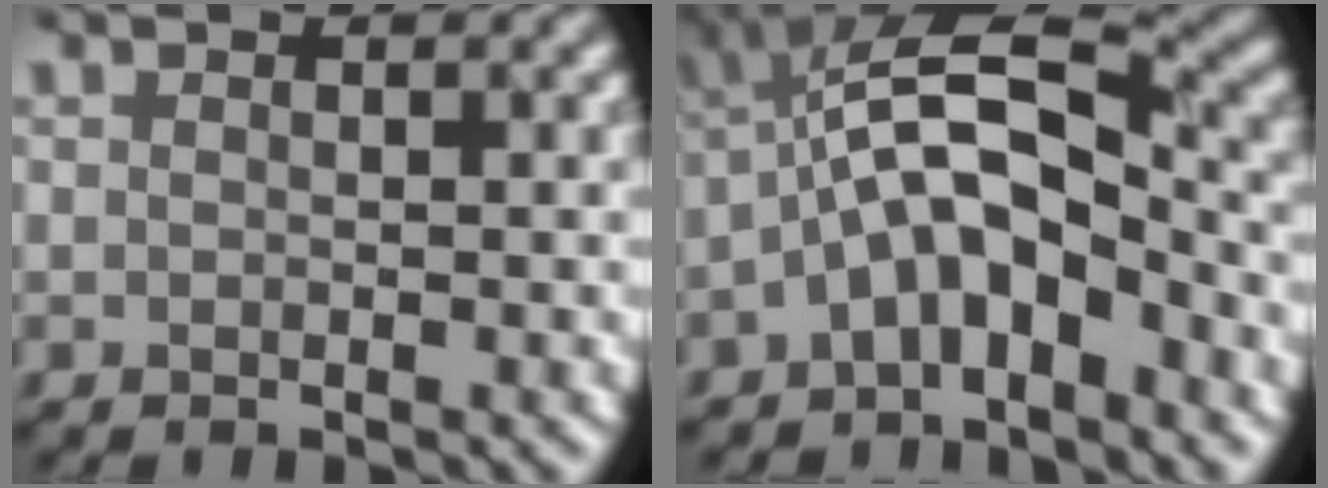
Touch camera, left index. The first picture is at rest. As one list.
[{"total": 7.9, "force": [-2.6, 3.4, 6.7], "torque": [-0.120, 0.019, -0.056]}]